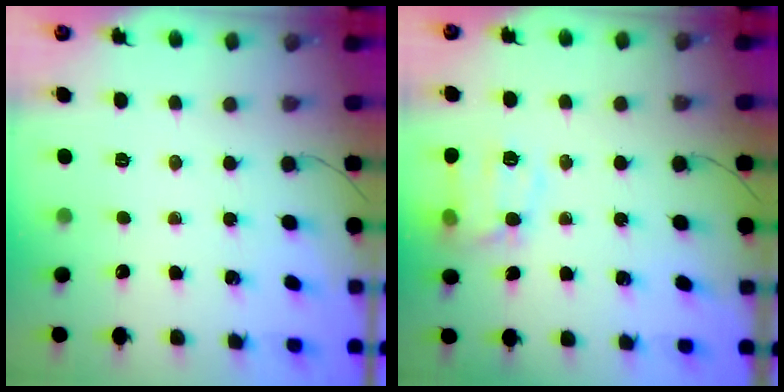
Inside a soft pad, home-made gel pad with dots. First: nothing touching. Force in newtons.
{"total": 12.4, "press": 12.4, "slide": 0.3}